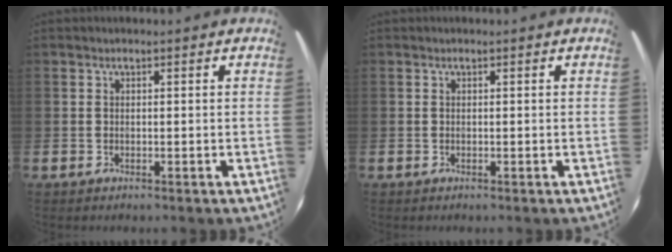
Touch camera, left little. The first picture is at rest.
{"total": 0.0}